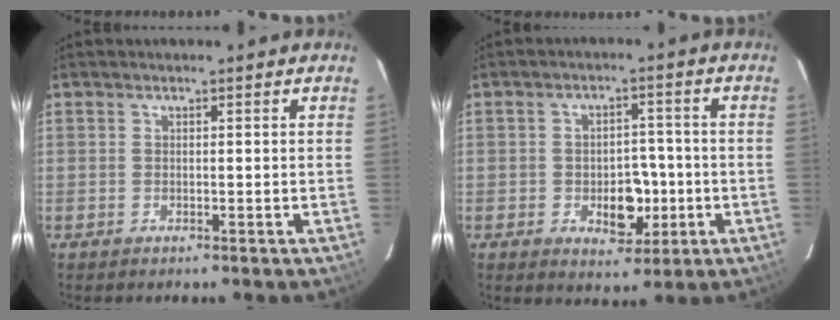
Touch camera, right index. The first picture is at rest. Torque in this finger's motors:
{"motor_torque": [0.83, -0.08, 0.16, 0.07]}